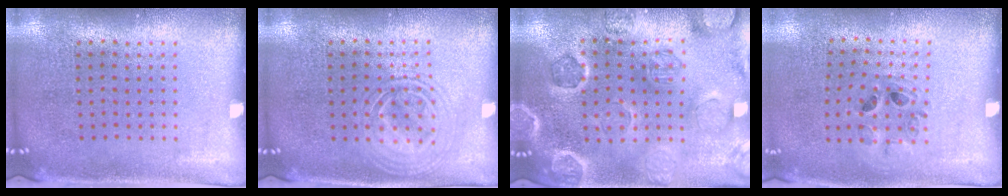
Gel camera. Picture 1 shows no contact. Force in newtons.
{"total": 2.6, "press": 2.6, "slide": 0.3}
{"total": 2.4, "press": 2.4, "slide": 0.2}
{"total": 0.9, "press": 0.9, "slide": 0.3}